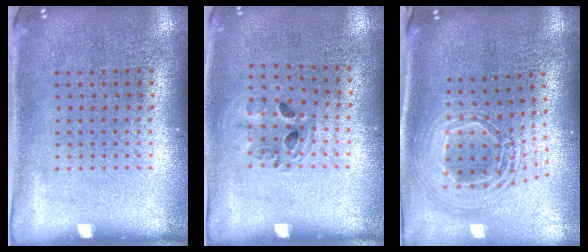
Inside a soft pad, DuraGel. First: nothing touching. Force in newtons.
{"total": 1.0, "press": 1.0, "slide": 0.1}
{"total": 2.4, "press": 1.8, "slide": 1.6}